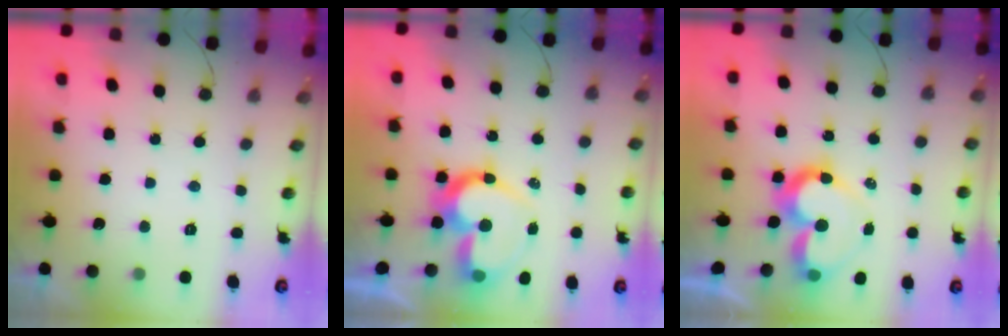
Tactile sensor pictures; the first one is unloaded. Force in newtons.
{"total": 15.0, "press": 15.0, "slide": 1.5}
{"total": 11.4, "press": 11.3, "slide": 1.1}